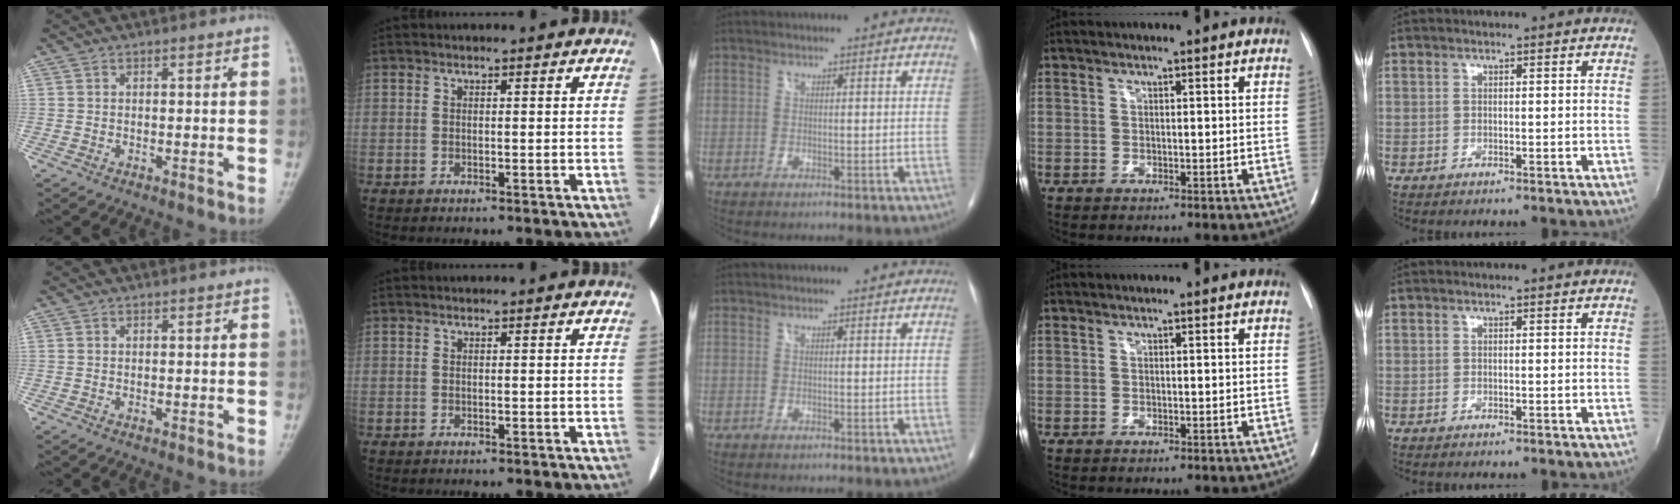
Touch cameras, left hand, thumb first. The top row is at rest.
{}